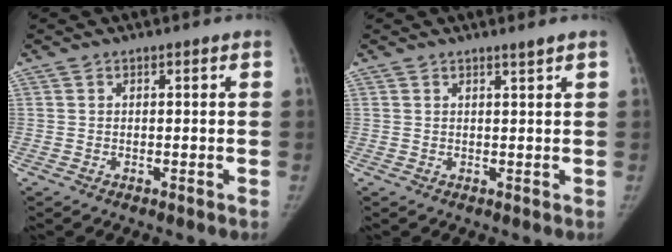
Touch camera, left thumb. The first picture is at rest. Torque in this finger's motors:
{"motor_torque": [-0.14, -0.03, 0.26, -0.12, 0.03]}